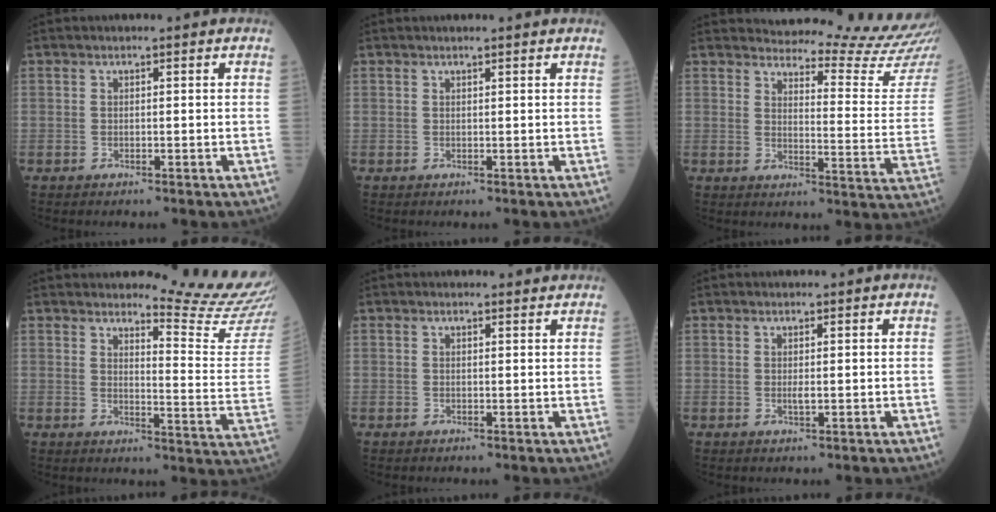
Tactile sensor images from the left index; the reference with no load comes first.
{"total": 1.6, "force": [1.5, -0.2, 0.5], "torque": [-0.010, 0.005, 0.021]}
{"total": 19.5, "force": [19.1, -0.2, 4.1], "torque": [-0.052, -0.145, 0.204]}
{"total": 13.3, "force": [13.0, -2.2, 1.5], "torque": [-0.021, -0.136, 0.144]}
{"total": 1.4, "force": [1.3, 0.6, -0.1], "torque": [-0.005, 0.001, 0.012]}
{"total": 0.8, "force": [0.0, 0.3, 0.7], "torque": [-0.020, -0.006, 0.002]}